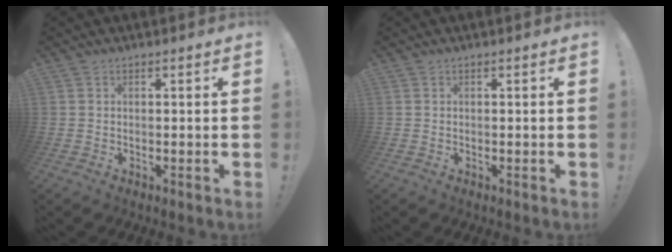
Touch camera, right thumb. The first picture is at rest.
{"total": 0.0}